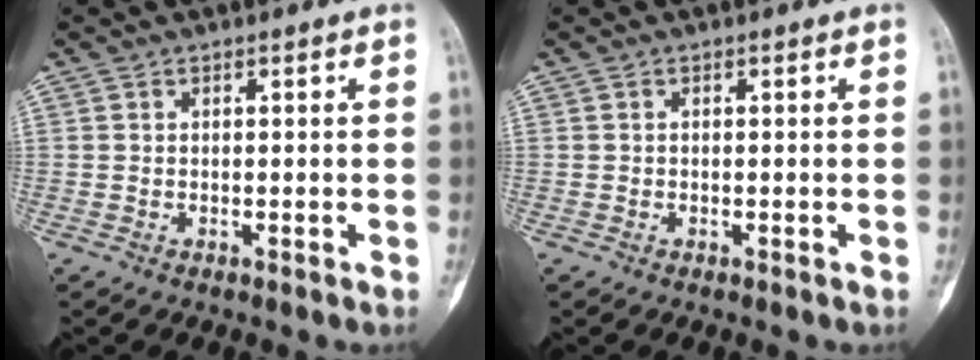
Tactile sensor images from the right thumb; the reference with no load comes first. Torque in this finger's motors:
{"motor_torque": [0.17, -0.49, 0.03, 0.08, -0.03]}